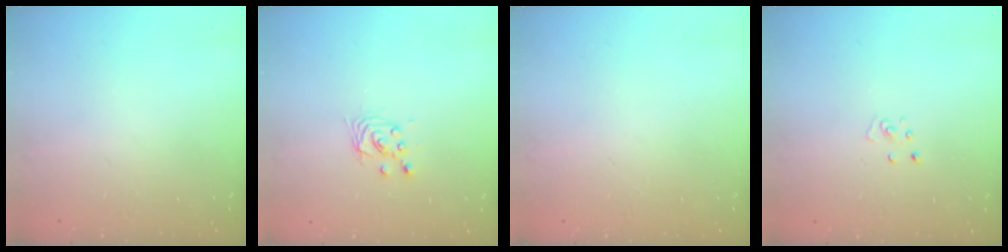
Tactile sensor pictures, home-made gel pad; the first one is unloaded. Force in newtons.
{"total": 2.9, "press": 2.9, "slide": 0.2}
{"total": 0.0}
{"total": 3.3, "press": 3.3, "slide": 0.3}